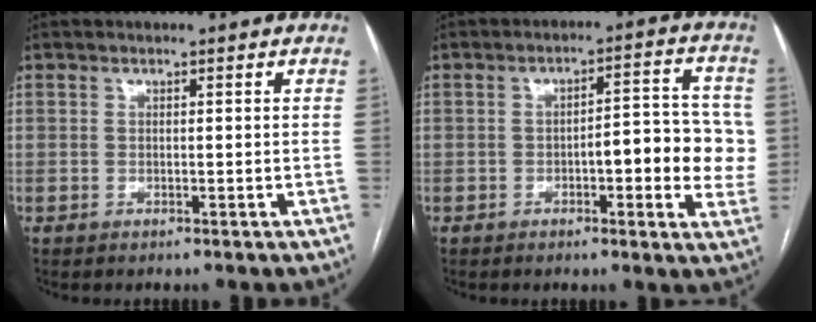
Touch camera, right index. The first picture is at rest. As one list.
[{"total": 9.9, "force": [-1.3, 2.8, 9.4], "torque": [-0.108, 0.023, -0.017]}]